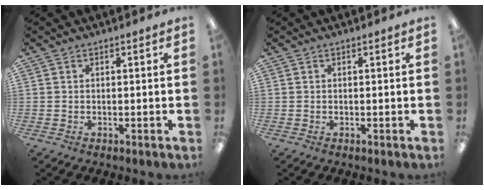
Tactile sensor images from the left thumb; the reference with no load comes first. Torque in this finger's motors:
{"motor_torque": [0.00, 0.00, 0.01, -0.01, 0.00]}